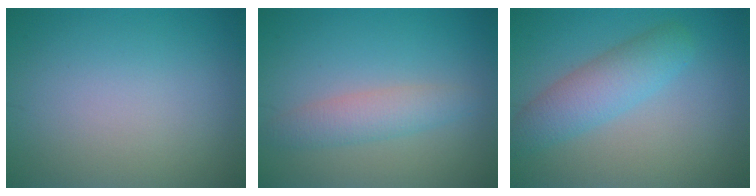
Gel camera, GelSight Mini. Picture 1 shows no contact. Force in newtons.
{"total": 2.8, "press": 2.8, "slide": 0.1}
{"total": 4.2, "press": 4.2, "slide": 0.1}